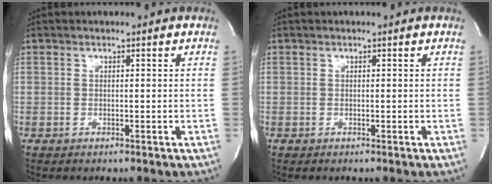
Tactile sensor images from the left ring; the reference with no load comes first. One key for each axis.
{"total": 0.0}